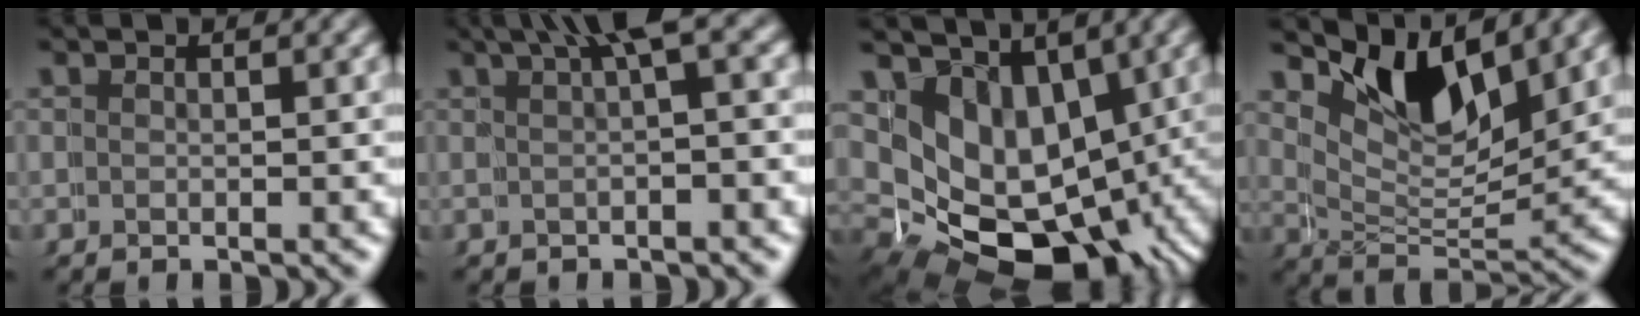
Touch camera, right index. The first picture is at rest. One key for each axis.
{"total": 3.5, "fx": 1.5, "fy": 0.4, "fz": 3.1, "tx": -0.038, "ty": 0.014, "tz": 0.024}
{"total": 15.4, "fx": -2.8, "fy": 11.8, "fz": 9.4, "tx": -0.180, "ty": -0.073, "tz": -0.021}
{"total": 7.0, "fx": 5.0, "fy": 2.8, "fz": 4.1, "tx": -0.087, "ty": -0.004, "tz": 0.087}